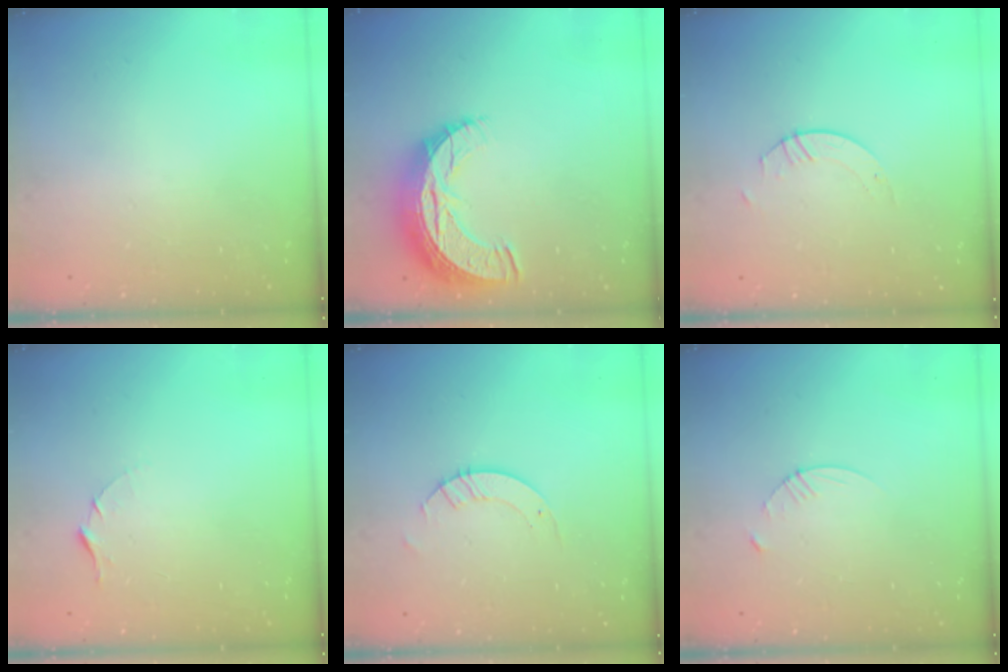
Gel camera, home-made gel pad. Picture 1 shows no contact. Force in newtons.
{"total": 11.6, "press": 11.6, "slide": 0.7}
{"total": 2.6, "press": 2.6, "slide": 0.2}
{"total": 5.4, "press": 5.4, "slide": 0.5}
{"total": 3.2, "press": 3.2, "slide": 0.3}
{"total": 3.8, "press": 3.8, "slide": 0.5}